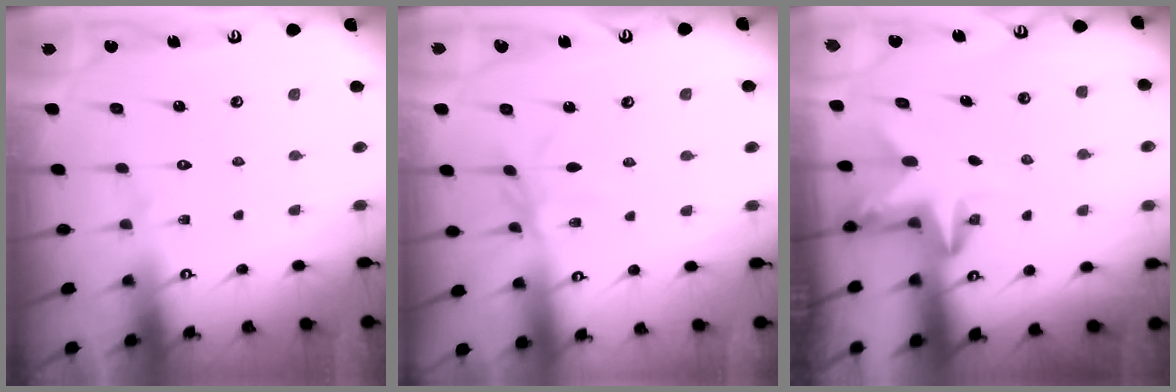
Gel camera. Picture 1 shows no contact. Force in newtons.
{"total": 3.0, "press": 2.9, "slide": 0.3}
{"total": 3.2, "press": 3.2, "slide": 0.1}